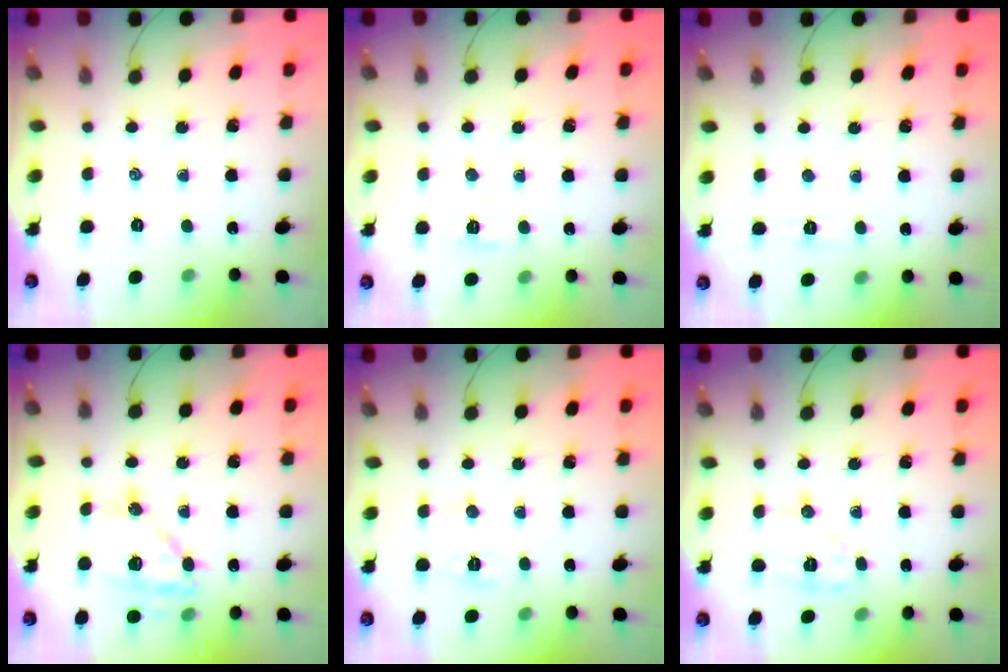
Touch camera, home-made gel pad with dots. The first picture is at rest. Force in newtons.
{"total": 5.7, "press": 5.6, "slide": 1.3}
{"total": 3.9, "press": 3.8, "slide": 0.8}
{"total": 13.4, "press": 13.2, "slide": 2.2}
{"total": 6.8, "press": 6.6, "slide": 1.3}
{"total": 7.7, "press": 7.7, "slide": 0.7}